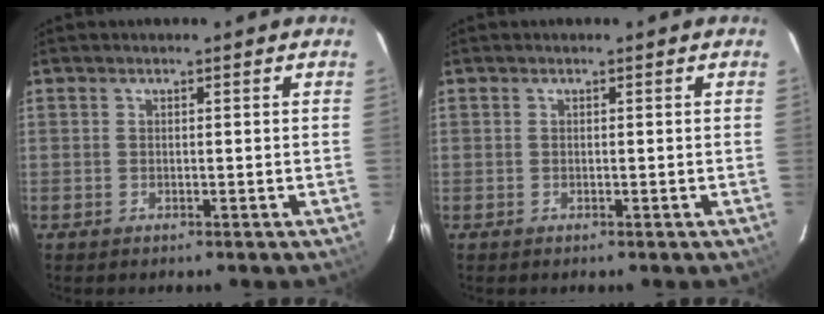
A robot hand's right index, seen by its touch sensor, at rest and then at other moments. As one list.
[{"total": 0.0}]